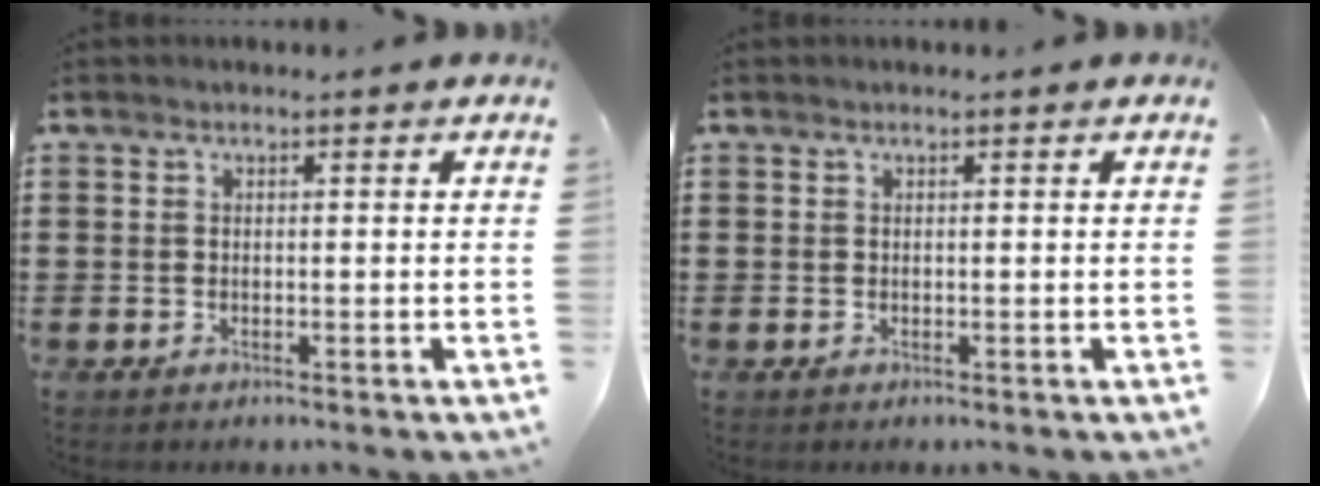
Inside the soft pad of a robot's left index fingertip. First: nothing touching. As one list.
[{"total": 0.0}]